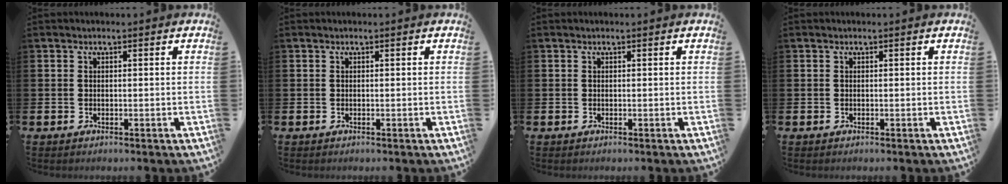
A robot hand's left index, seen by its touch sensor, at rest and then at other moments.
{"total": 0.0}
{"total": 0.0}
{"total": 0.0}